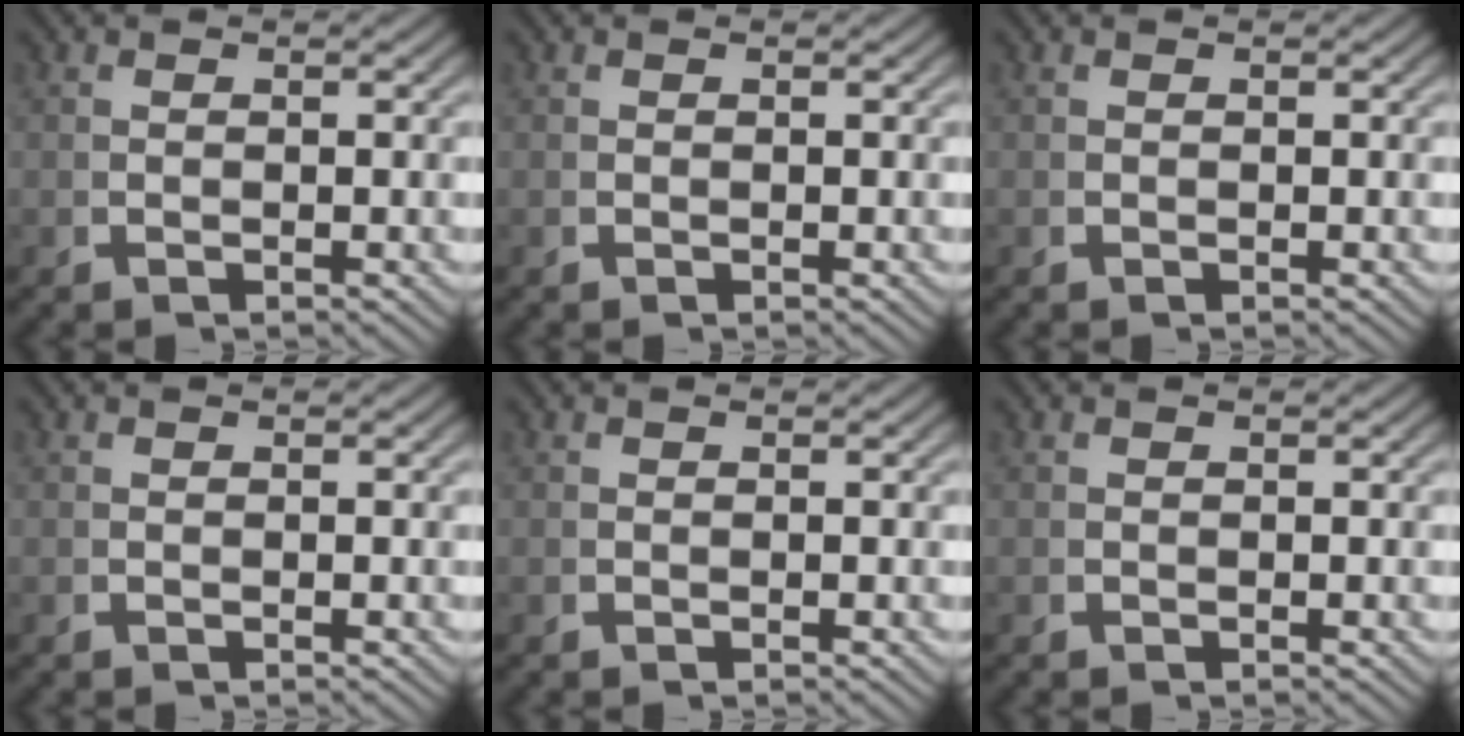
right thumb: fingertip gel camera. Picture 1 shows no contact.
{"total": 0.0}
{"total": 0.0}
{"total": 0.0}
{"total": 0.0}
{"total": 0.0}